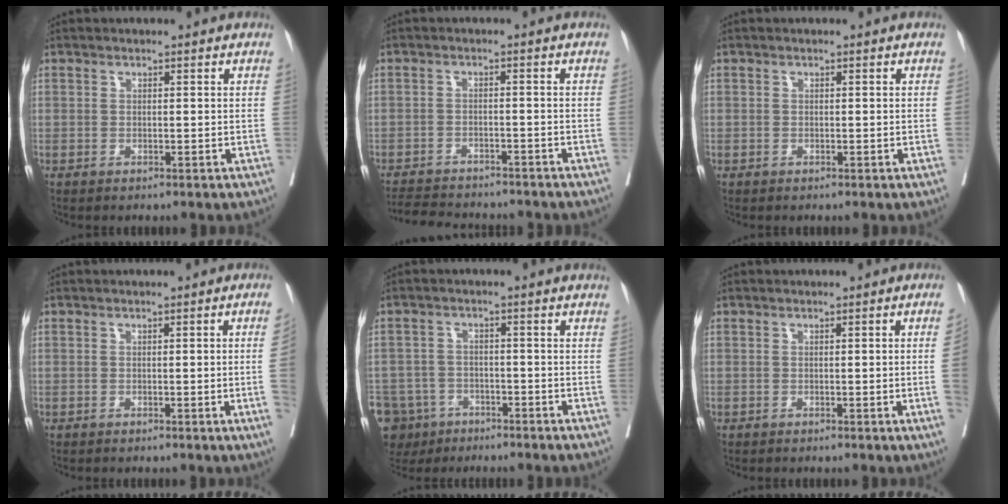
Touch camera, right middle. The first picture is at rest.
{"total": 10.9, "force": [-10.0, 2.6, 3.6], "torque": [-0.067, -0.003, -0.136]}
{"total": 0.0}
{"total": 3.8, "force": [-0.8, -0.9, 3.6], "torque": [-0.045, 0.000, -0.009]}
{"total": 13.6, "force": [-8.1, 10.2, 3.9], "torque": [-0.125, -0.003, -0.120]}
{"total": 3.0, "force": [-0.6, -0.7, 2.9], "torque": [-0.041, 0.001, -0.006]}